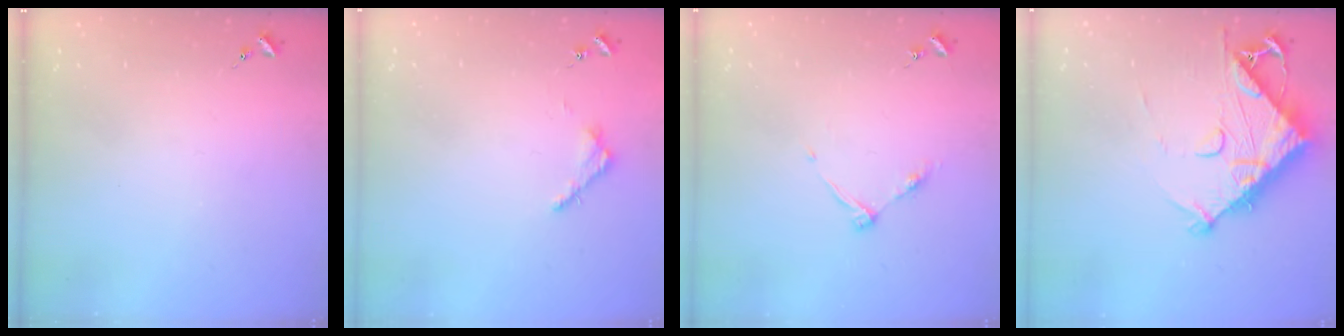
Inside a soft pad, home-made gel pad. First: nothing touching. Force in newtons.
{"total": 3.2, "press": 3.2, "slide": 0.4}
{"total": 6.0, "press": 6.0, "slide": 0.7}
{"total": 13.1, "press": 13.0, "slide": 1.0}